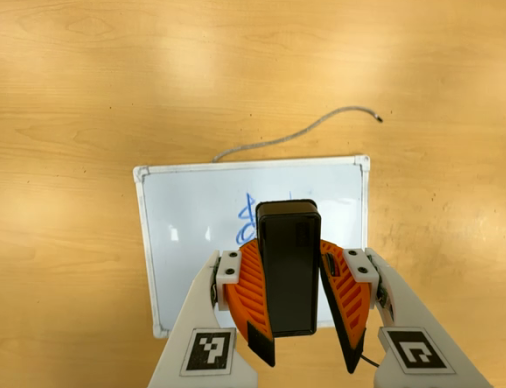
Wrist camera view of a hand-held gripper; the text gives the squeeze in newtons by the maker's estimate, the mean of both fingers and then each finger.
{"total": 8.7, "left": 9.1, "right": 8.3}